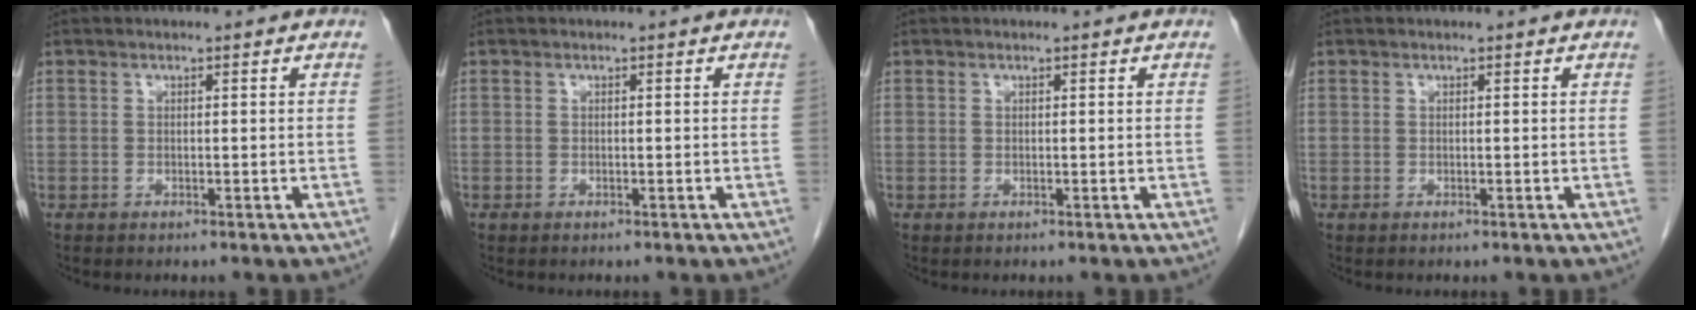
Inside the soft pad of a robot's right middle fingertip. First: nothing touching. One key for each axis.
{"total": 0.0}
{"total": 0.0}
{"total": 0.0}